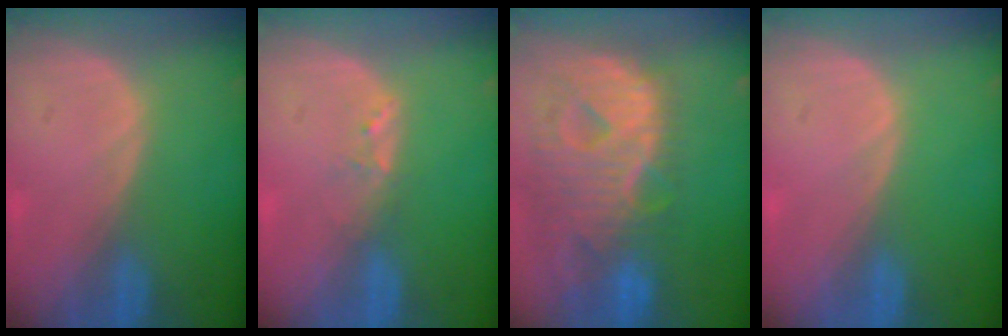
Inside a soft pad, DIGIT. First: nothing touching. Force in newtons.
{"total": 1.6, "press": 1.5, "slide": 0.3}
{"total": 12.9, "press": 11.0, "slide": 6.8}
{"total": 0.0}